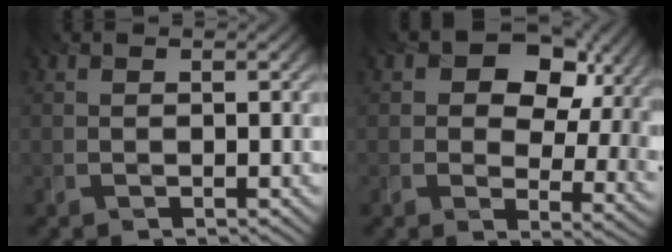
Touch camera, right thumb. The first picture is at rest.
{"total": 14.4, "force": [6.6, 9.1, 9.0], "torque": [-0.127, 0.017, 0.098]}